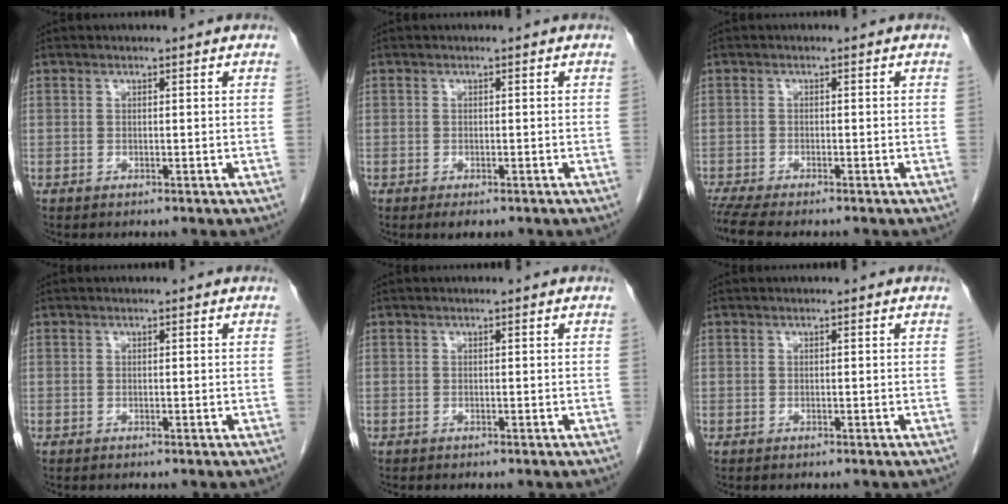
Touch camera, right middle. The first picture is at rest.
{"total": 2.0, "force": [-1.3, 0.8, 1.3], "torque": [-0.018, -0.004, -0.011]}
{"total": 5.5, "force": [-4.7, 0.4, 2.8], "torque": [-0.053, -0.016, -0.080]}
{"total": 0.0}
{"total": 0.0}
{"total": 0.0}